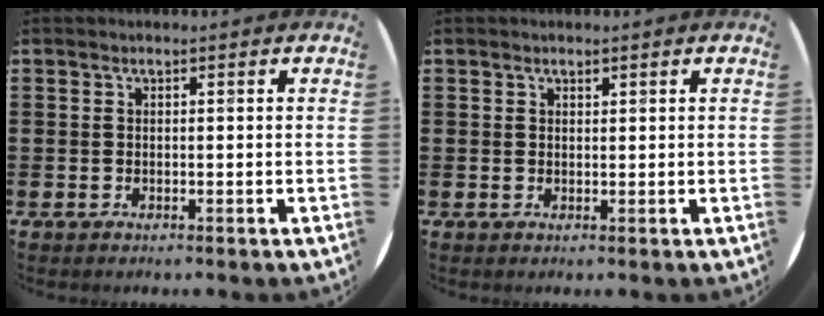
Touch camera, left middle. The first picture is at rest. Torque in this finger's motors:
{"motor_torque": [-0.29, 0.04, -0.06, -0.02]}